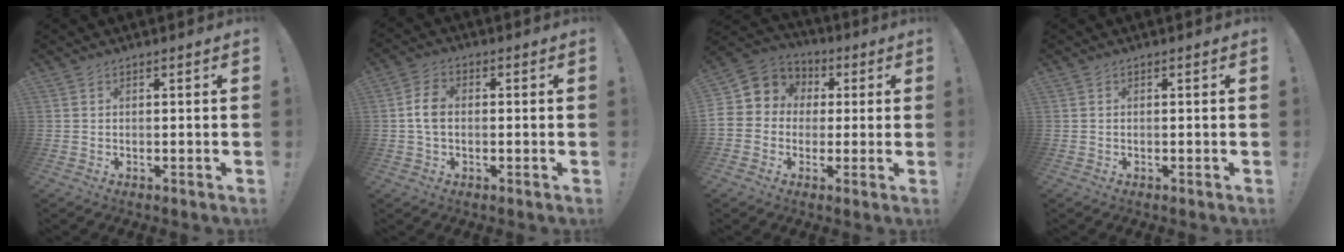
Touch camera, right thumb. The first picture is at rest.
{"total": 6.0, "force": [-0.3, 3.9, 4.6], "torque": [-0.085, 0.010, -0.005]}
{"total": 7.6, "force": [-0.2, 7.4, 1.8], "torque": [-0.029, 0.001, 0.002]}
{"total": 0.0}